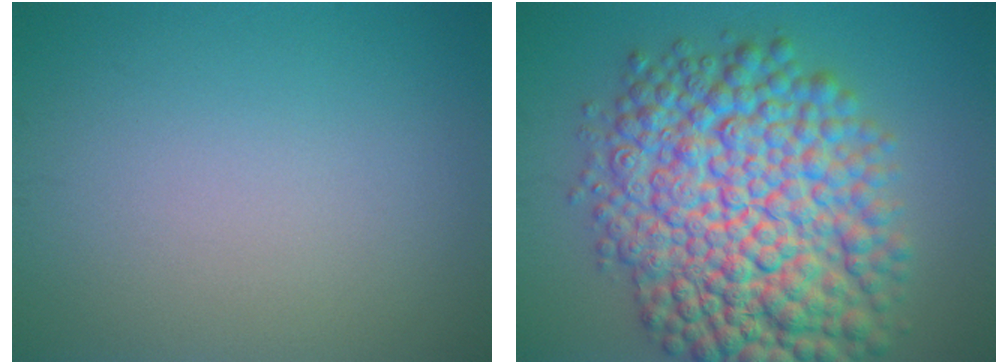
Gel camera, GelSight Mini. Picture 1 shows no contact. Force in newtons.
{"total": 14.0, "press": 14.0, "slide": 0.2}